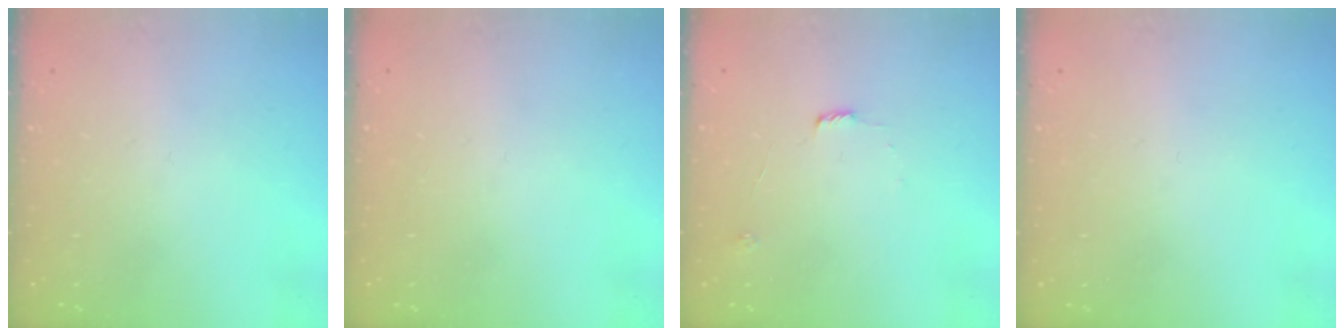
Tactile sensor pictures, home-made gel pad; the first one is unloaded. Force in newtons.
{"total": 1.5, "press": 1.5, "slide": 0.1}
{"total": 5.8, "press": 5.8, "slide": 0.5}
{"total": 0.0}